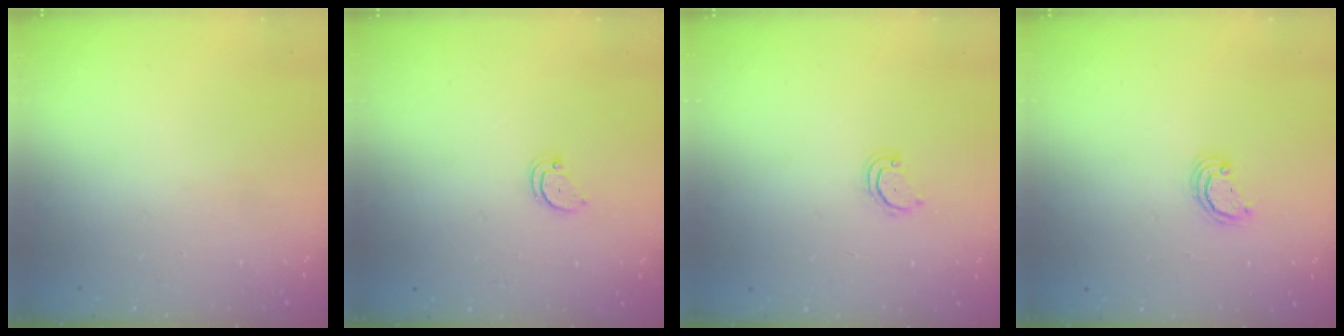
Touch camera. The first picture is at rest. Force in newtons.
{"total": 2.4, "press": 2.4, "slide": 0.2}
{"total": 3.3, "press": 3.3, "slide": 0.3}
{"total": 2.3, "press": 2.3, "slide": 0.3}